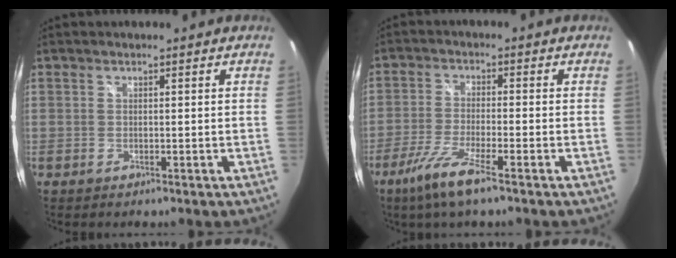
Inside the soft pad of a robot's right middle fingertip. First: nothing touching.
{"total": 6.3, "force": [-4.1, 0.1, 4.8], "torque": [-0.109, -0.012, -0.078]}